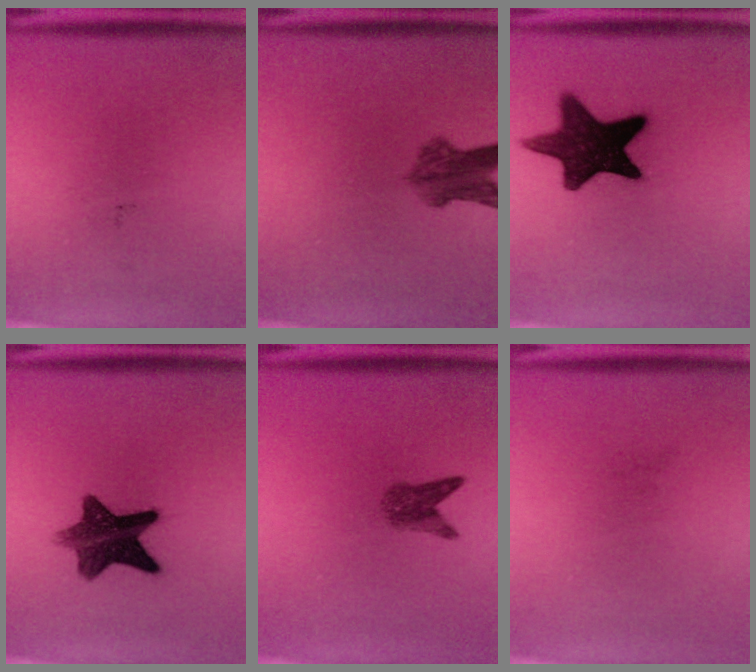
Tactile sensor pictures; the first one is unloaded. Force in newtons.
{"total": 5.5}
{"total": 15.3}
{"total": 10.5}
{"total": 2.9}
{"total": 0.0}